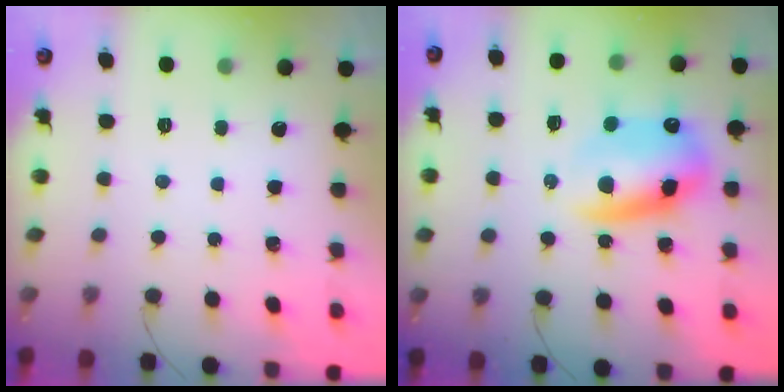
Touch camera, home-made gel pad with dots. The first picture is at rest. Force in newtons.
{"total": 12.9, "press": 12.4, "slide": 3.5}